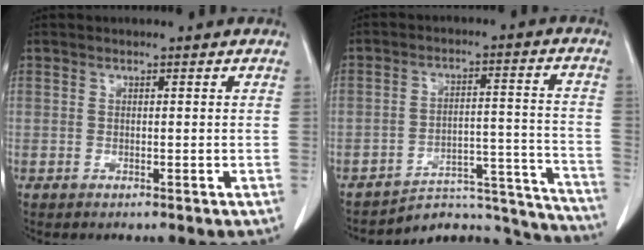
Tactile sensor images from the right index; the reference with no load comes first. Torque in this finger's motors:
{"motor_torque": [-1.49, -0.65, -1.05, -0.21]}